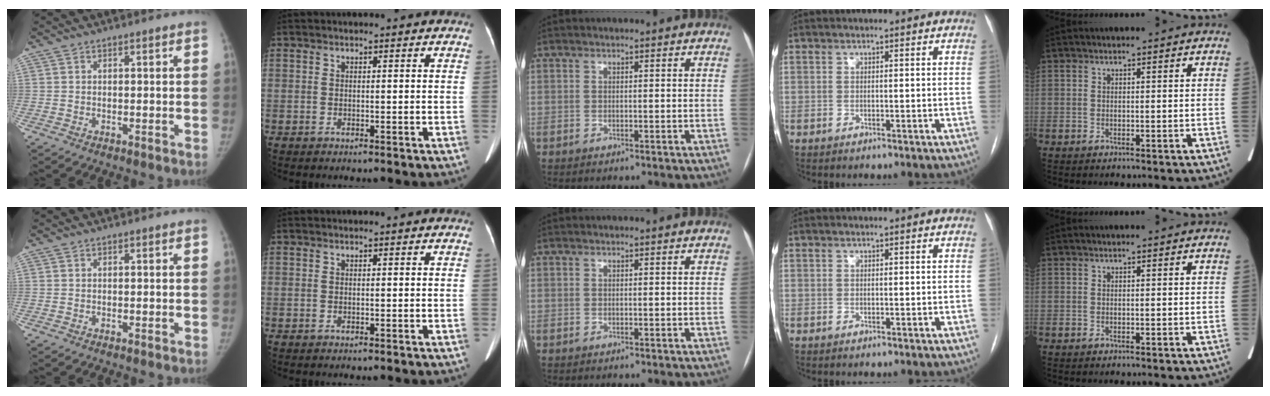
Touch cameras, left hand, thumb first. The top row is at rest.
{}